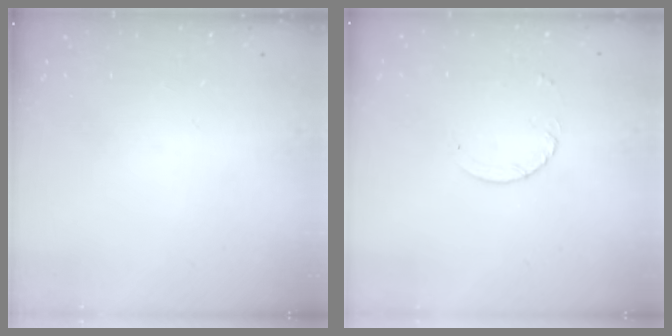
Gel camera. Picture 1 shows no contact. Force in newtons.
{"total": 3.8, "press": 3.8, "slide": 0.3}